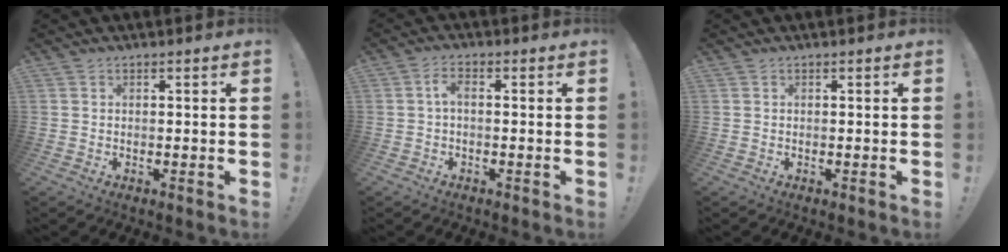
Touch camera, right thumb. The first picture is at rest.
{"total": 3.2, "force": [-0.2, 1.2, 3.0], "torque": [-0.070, 0.009, -0.006]}
{"total": 0.0}